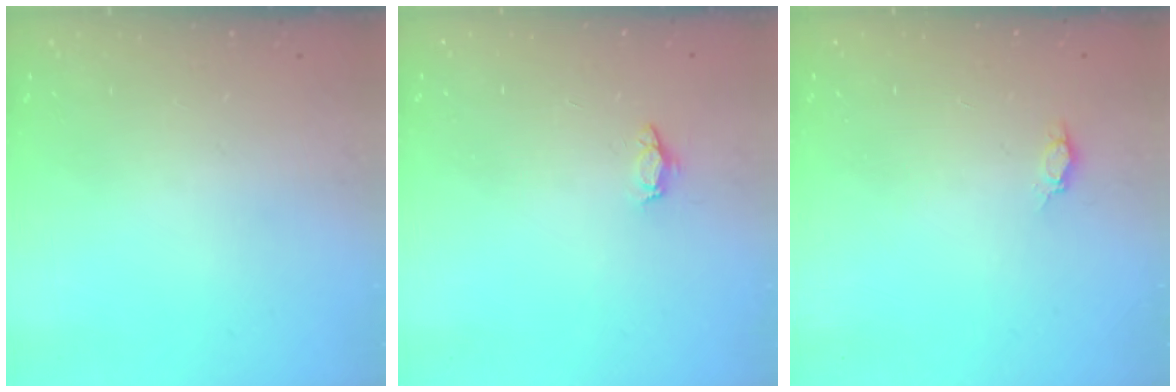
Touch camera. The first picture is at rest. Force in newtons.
{"total": 3.5, "press": 3.4, "slide": 0.4}
{"total": 3.3, "press": 3.1, "slide": 1.0}